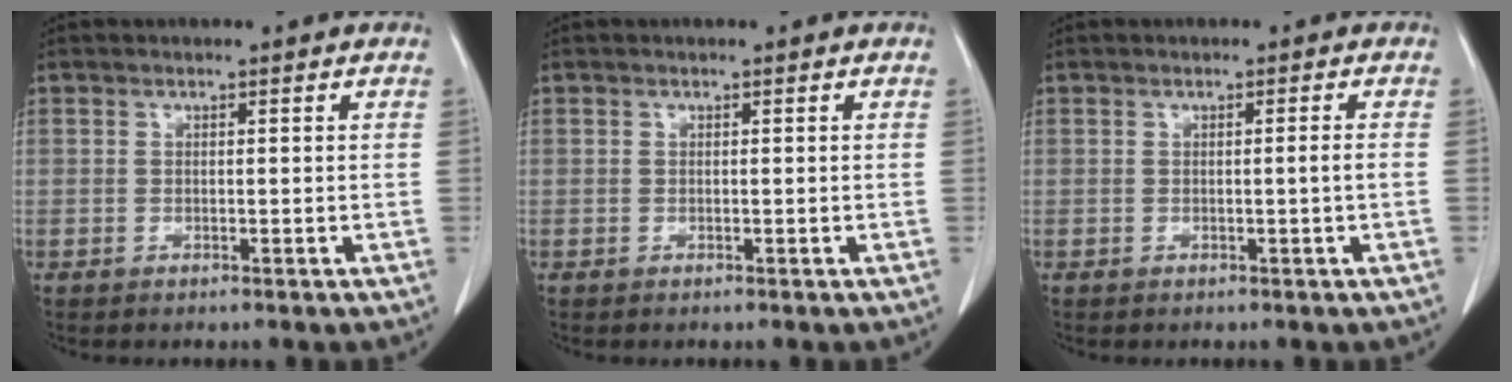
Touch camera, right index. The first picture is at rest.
{"total": 0.0}
{"total": 1.1, "force": [-0.3, -0.4, 1.0], "torque": [-0.013, -0.001, -0.004]}